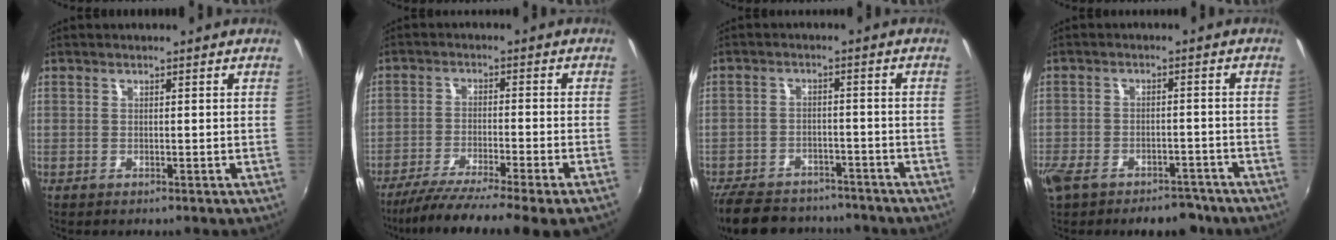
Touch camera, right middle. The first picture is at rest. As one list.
[{"total": 12.7, "force": [-10.6, -1.8, 6.8], "torque": [-0.126, -0.043, -0.167]}, {"total": 15.9, "force": [-13.1, 6.8, 5.8], "torque": [-0.145, 0.012, -0.187]}, {"total": 12.2, "force": [-8.8, 6.2, 5.6], "torque": [-0.141, -0.005, -0.126]}]